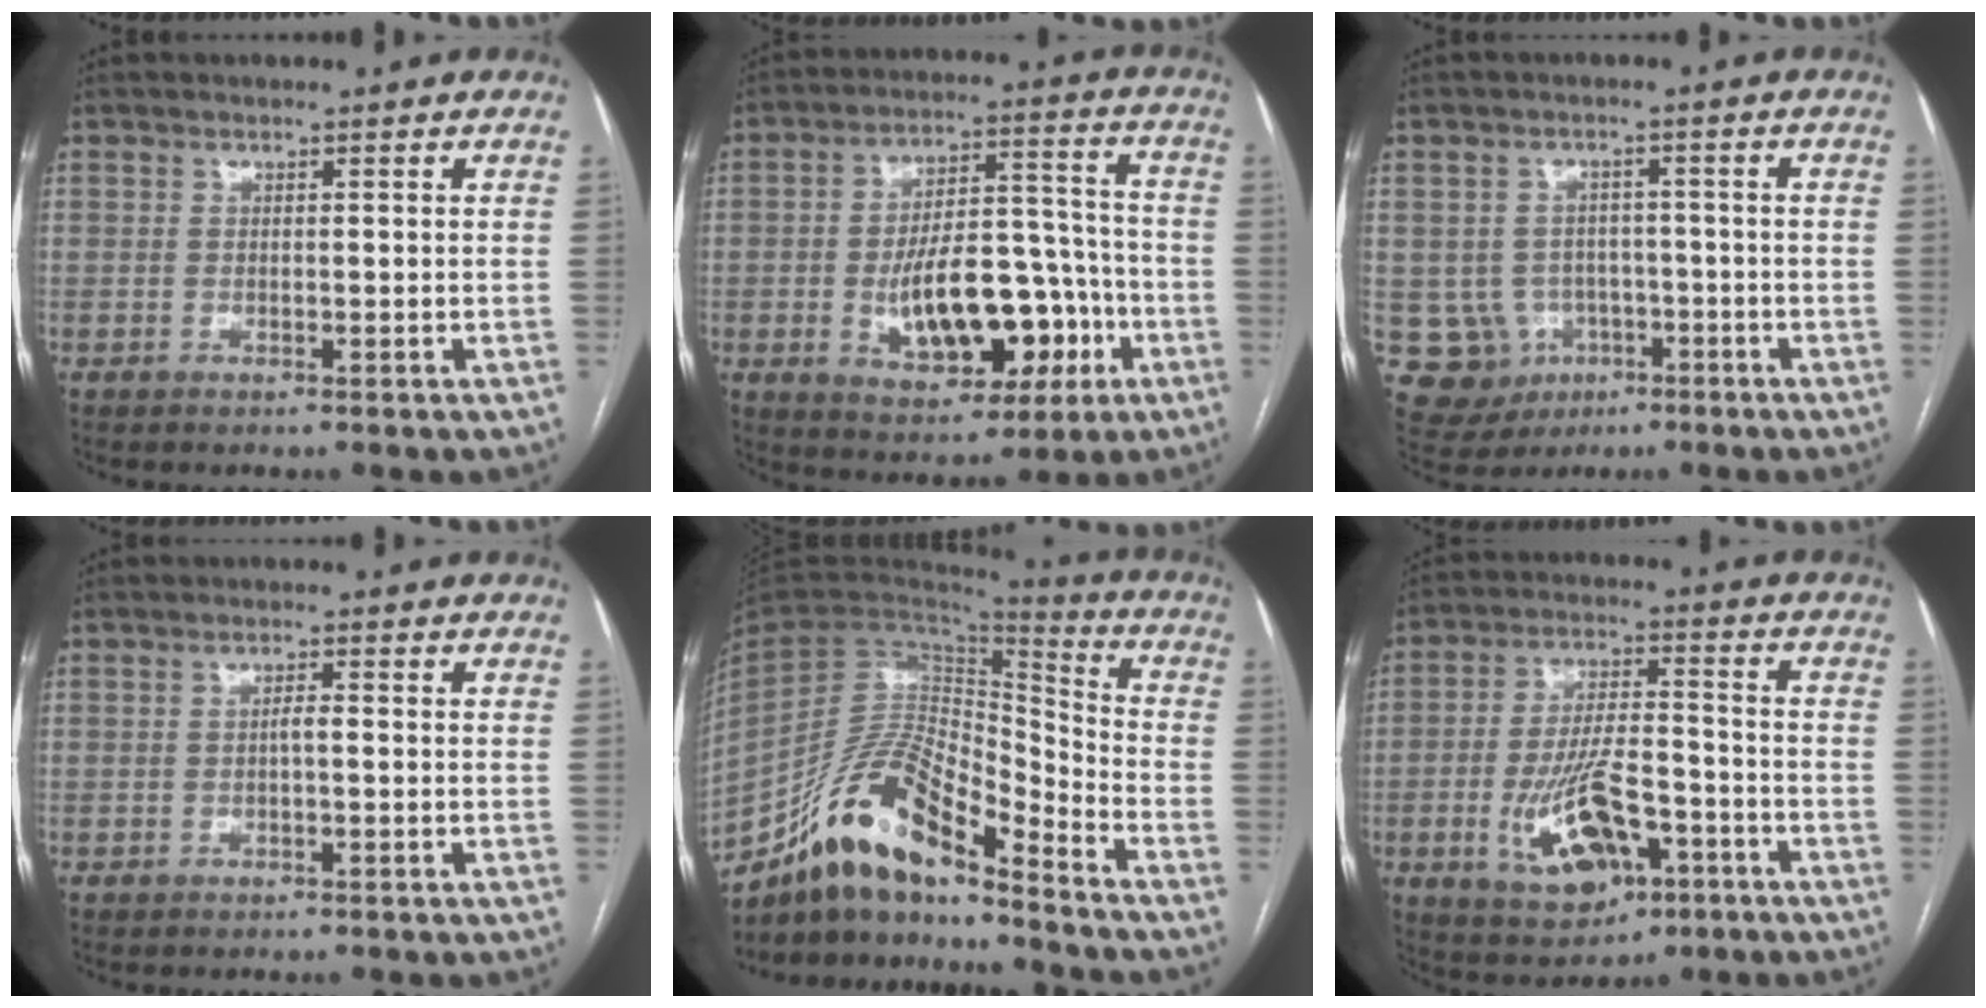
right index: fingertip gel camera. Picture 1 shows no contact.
{"total": 15.8, "force": [-4.4, 7.2, 13.4], "torque": [-0.210, 0.023, -0.057]}
{"total": 8.1, "force": [-2.0, 7.7, 1.5], "torque": [-0.037, 0.014, -0.014]}
{"total": 1.4, "force": [-0.3, 0.3, 1.3], "torque": [-0.023, 0.003, -0.006]}
{"total": 15.5, "force": [-12.0, 3.5, 9.1], "torque": [-0.170, 0.027, -0.218]}
{"total": 13.2, "force": [-5.2, 5.6, 10.8], "torque": [-0.201, 0.003, -0.080]}